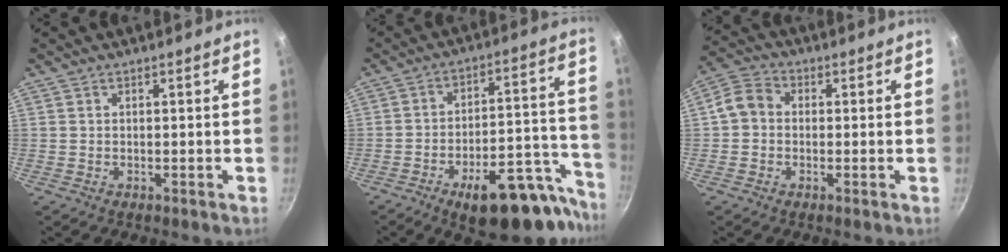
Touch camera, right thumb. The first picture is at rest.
{"total": 18.6, "force": [-12.8, 6.5, 11.9], "torque": [-0.096, 0.111, -0.186]}
{"total": 5.9, "force": [-0.1, 4.9, 3.2], "torque": [-0.050, 0.020, -0.013]}